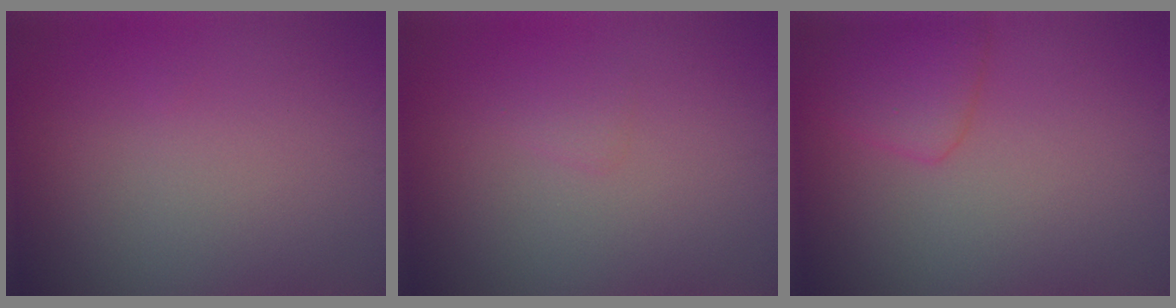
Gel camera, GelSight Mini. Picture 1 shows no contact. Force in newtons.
{"total": 0.8, "press": 0.8, "slide": 0.0}
{"total": 2.8, "press": 2.8, "slide": 0.2}